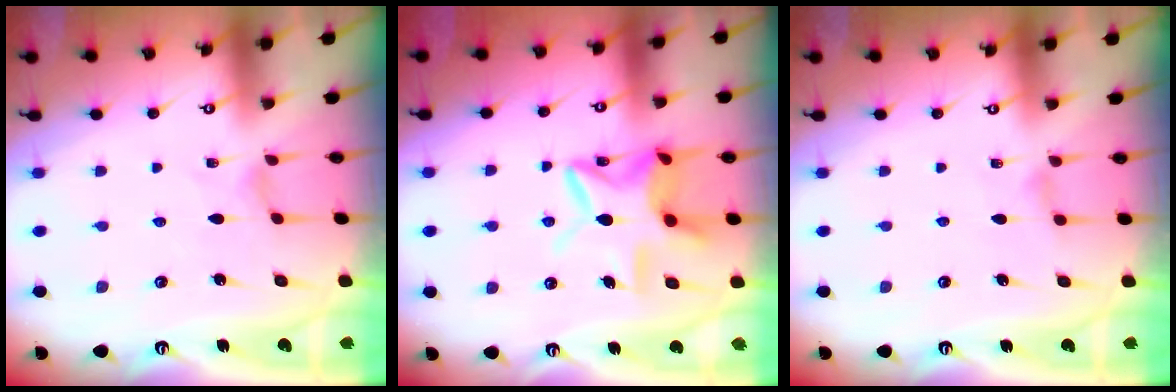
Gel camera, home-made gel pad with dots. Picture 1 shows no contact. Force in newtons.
{"total": 12.2, "press": 12.1, "slide": 1.2}
{"total": 1.4, "press": 1.3, "slide": 0.4}